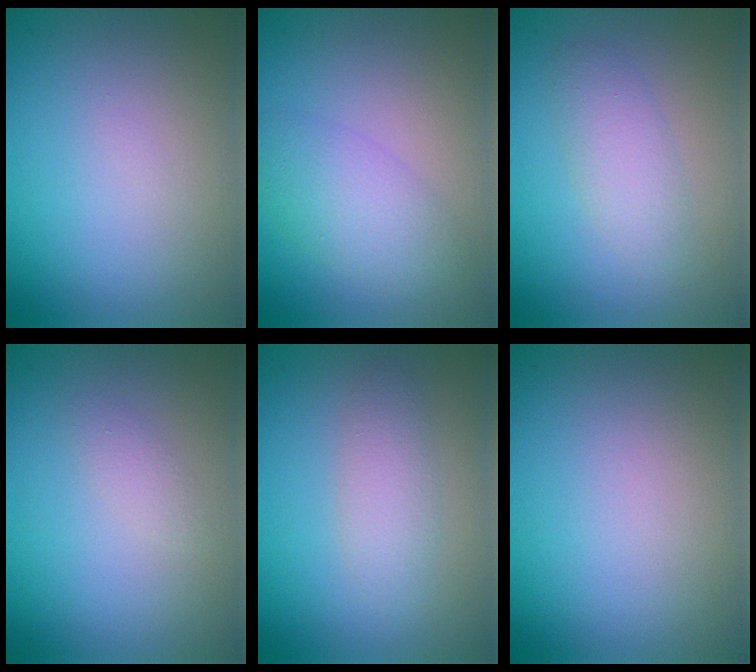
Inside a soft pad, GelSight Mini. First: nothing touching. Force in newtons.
{"total": 3.7, "press": 3.7, "slide": 0.0}
{"total": 2.4, "press": 2.4, "slide": 0.1}
{"total": 1.0, "press": 1.0, "slide": 0.1}
{"total": 2.3, "press": 2.3, "slide": 0.1}
{"total": 0.0}